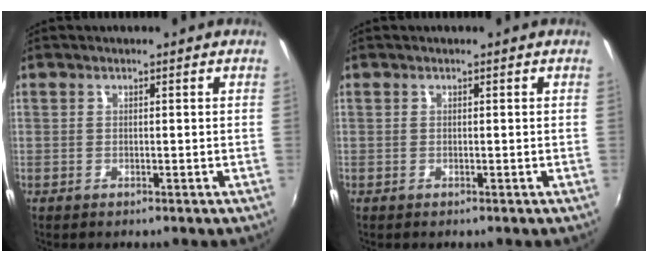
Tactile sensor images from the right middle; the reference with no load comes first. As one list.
[{"total": 0.0}]